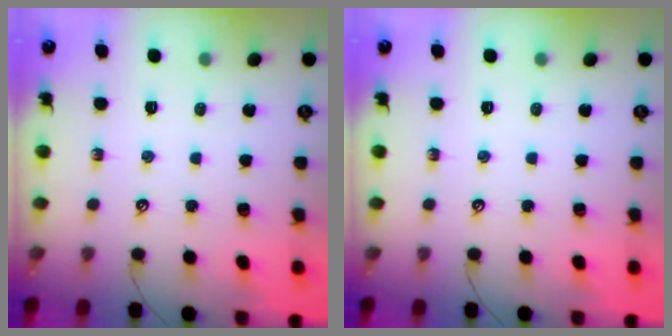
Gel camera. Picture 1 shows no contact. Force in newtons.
{"total": 0.0}